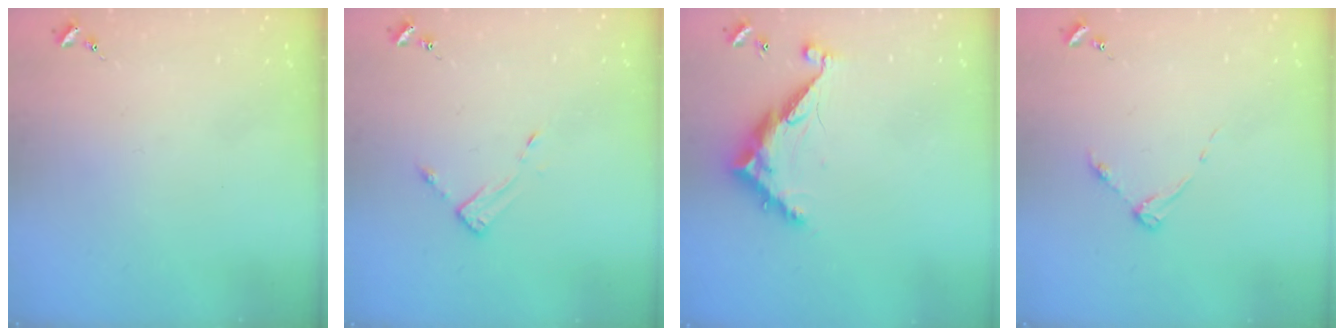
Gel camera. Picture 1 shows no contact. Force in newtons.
{"total": 3.1, "press": 3.1, "slide": 0.3}
{"total": 10.2, "press": 10.2, "slide": 0.8}
{"total": 3.7, "press": 3.7, "slide": 0.4}